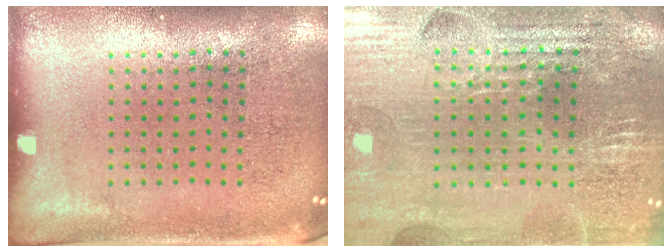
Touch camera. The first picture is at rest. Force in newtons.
{"total": 3.1, "press": 3.1, "slide": 0.3}